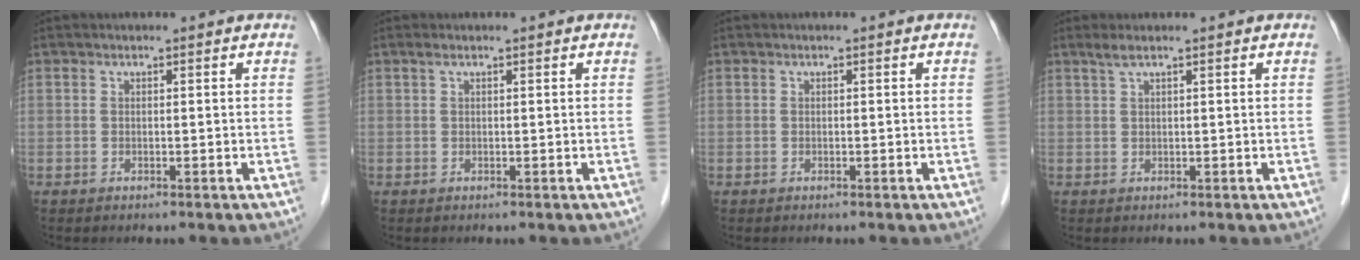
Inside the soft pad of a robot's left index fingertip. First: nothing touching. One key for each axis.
{"total": 0.9, "fx": 0.6, "fy": 0.1, "fz": 0.5, "tx": -0.018, "ty": 0.014, "tz": 0.015}
{"total": 0.0}
{"total": 1.6, "fx": 1.2, "fy": -0.1, "fz": 1.0, "tx": -0.029, "ty": 0.013, "tz": 0.028}